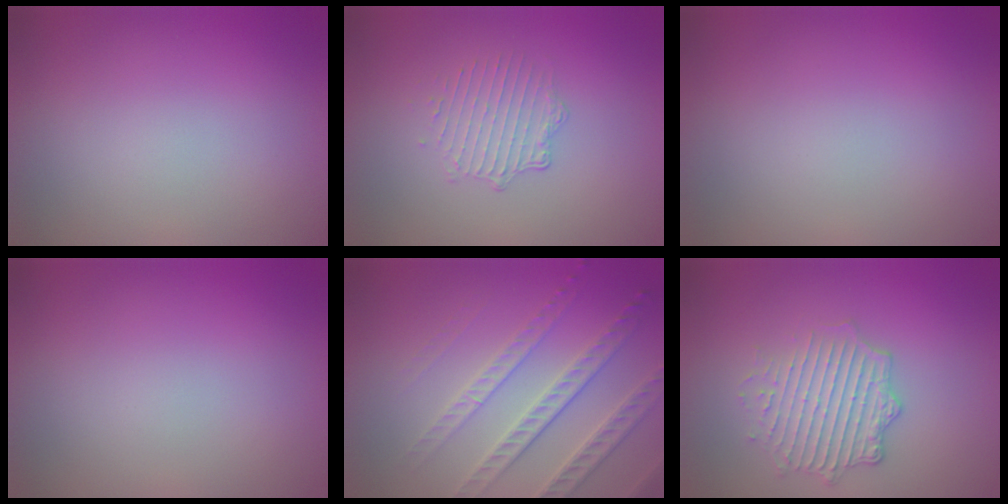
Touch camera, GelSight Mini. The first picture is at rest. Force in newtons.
{"total": 1.7, "press": 1.1, "slide": 1.3}
{"total": 0.0}
{"total": 0.0}
{"total": 4.2, "press": 3.8, "slide": 2.0}
{"total": 3.6, "press": 3.3, "slide": 1.6}